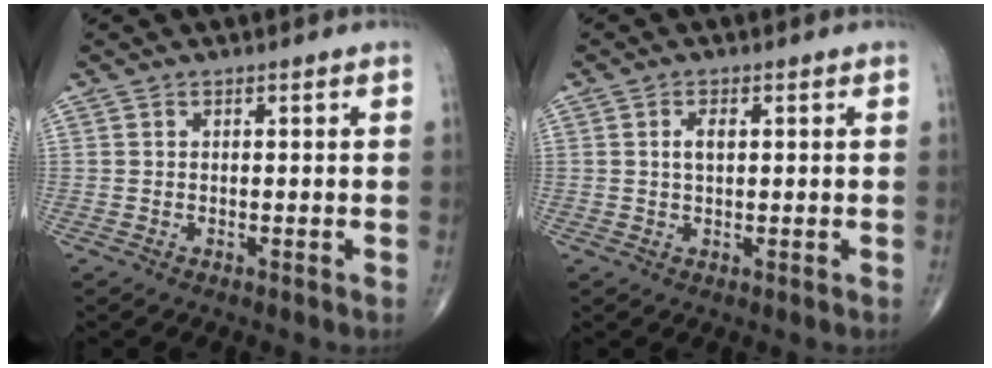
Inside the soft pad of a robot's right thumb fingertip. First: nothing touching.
{"total": 2.4, "force": [0.5, 1.2, 2.0], "torque": [-0.036, 0.002, 0.009]}